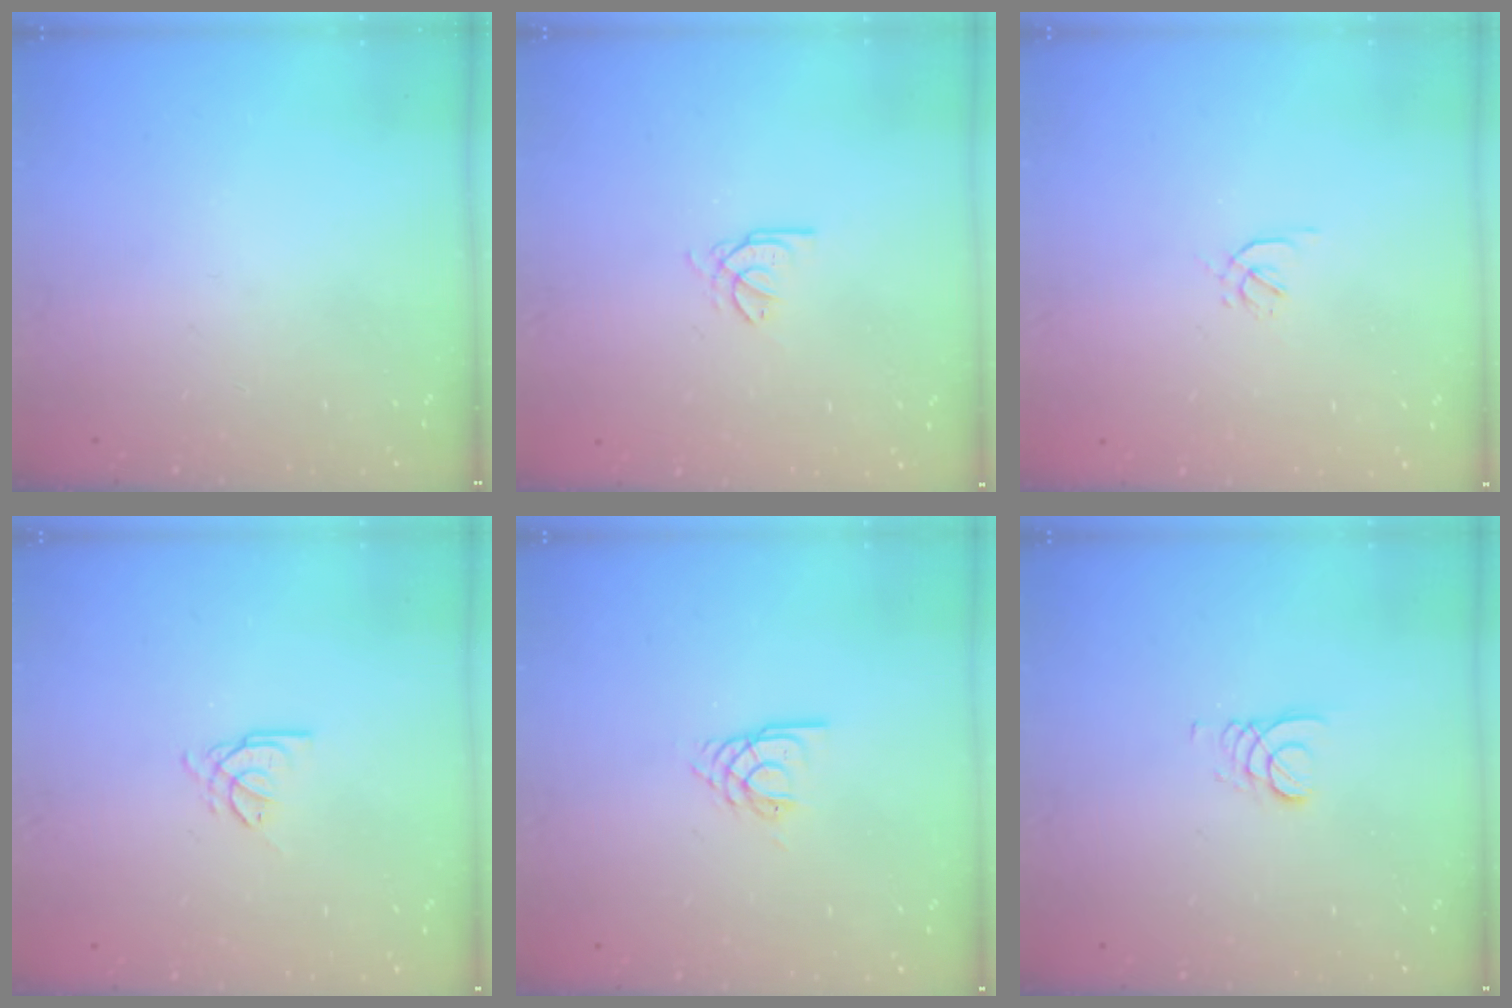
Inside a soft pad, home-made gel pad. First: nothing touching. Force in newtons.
{"total": 2.7, "press": 2.7, "slide": 0.4}
{"total": 1.6, "press": 1.6, "slide": 0.4}
{"total": 0.9, "press": 0.8, "slide": 0.2}
{"total": 2.9, "press": 2.8, "slide": 0.4}
{"total": 2.2, "press": 2.2, "slide": 0.3}